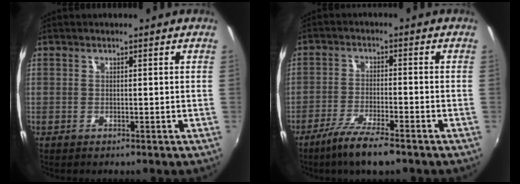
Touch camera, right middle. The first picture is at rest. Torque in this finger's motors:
{"motor_torque": [1.02, -0.89, 0.17, 0.06]}